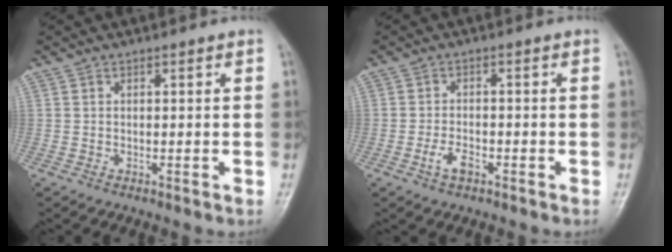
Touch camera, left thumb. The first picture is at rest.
{"total": 3.0, "force": [-1.7, 1.5, 2.0], "torque": [-0.041, 0.011, -0.031]}